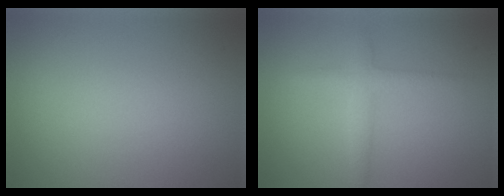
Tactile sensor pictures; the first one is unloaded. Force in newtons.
{"total": 2.2, "press": 2.2, "slide": 0.0}